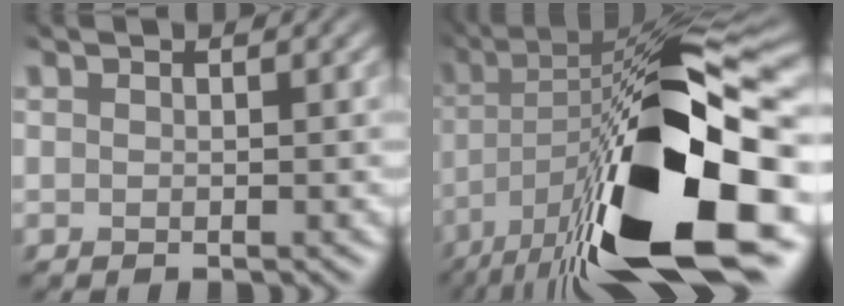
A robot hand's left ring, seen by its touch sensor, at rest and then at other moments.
{"total": 19.4, "force": [-8.1, 5.9, 16.6], "torque": [-0.279, -0.008, -0.134]}